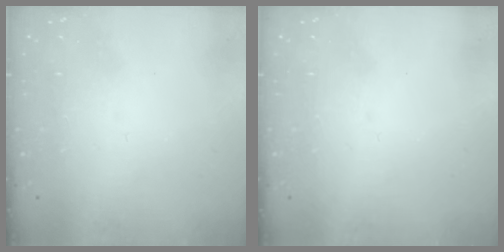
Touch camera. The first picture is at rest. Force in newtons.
{"total": 0.0}